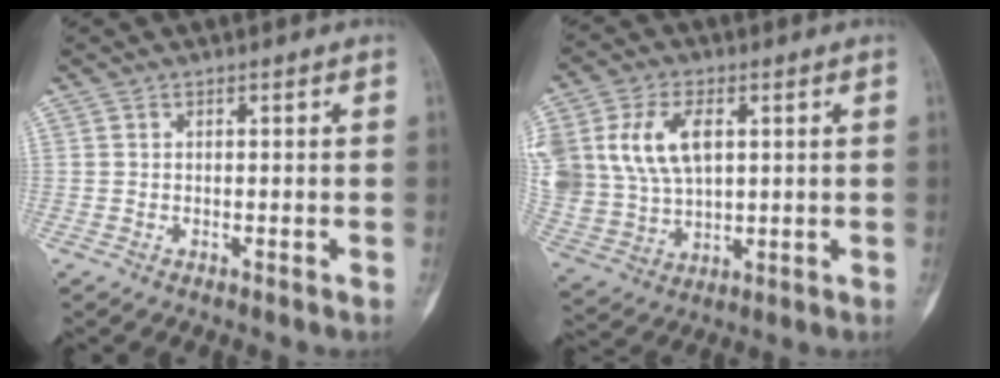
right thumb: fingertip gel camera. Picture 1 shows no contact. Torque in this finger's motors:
{"motor_torque": [0.86, 2.22, 0.28, 0.06, 0.47]}